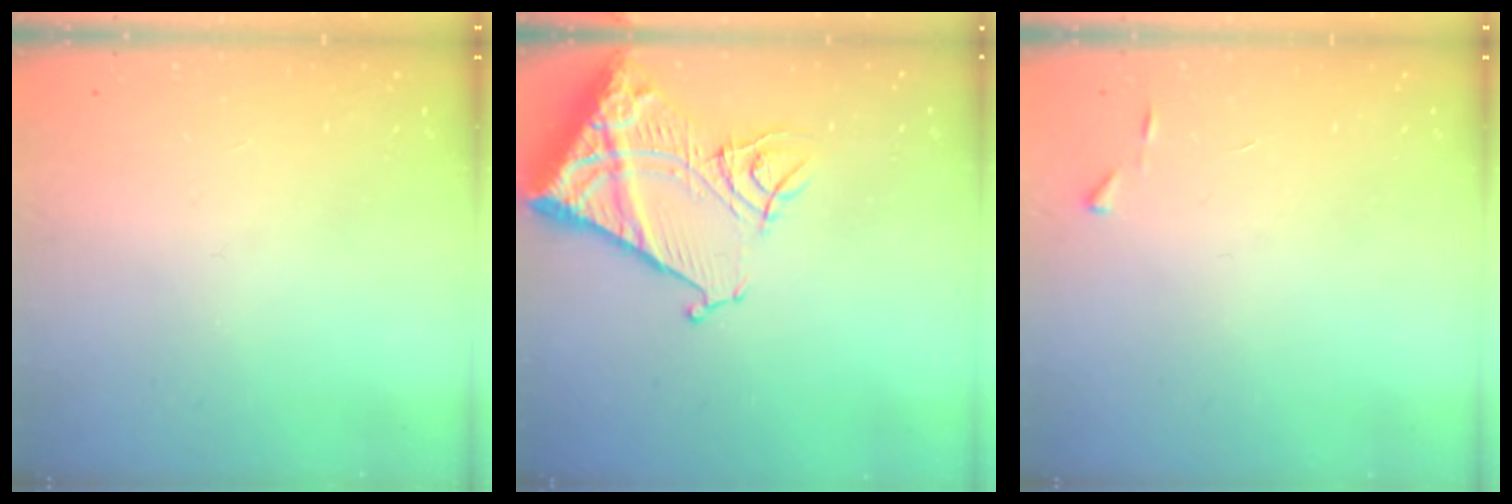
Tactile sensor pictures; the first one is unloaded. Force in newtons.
{"total": 18.4, "press": 18.3, "slide": 2.2}
{"total": 2.7, "press": 2.7, "slide": 0.3}